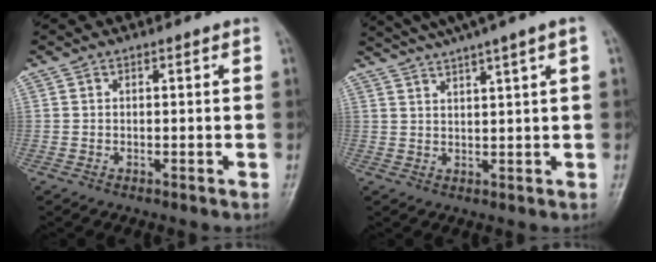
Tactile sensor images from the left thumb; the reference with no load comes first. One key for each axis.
{"total": 10.9, "fx": 7.8, "fy": 0.0, "fz": 7.6, "tx": -0.121, "ty": 0.010, "tz": 0.115}